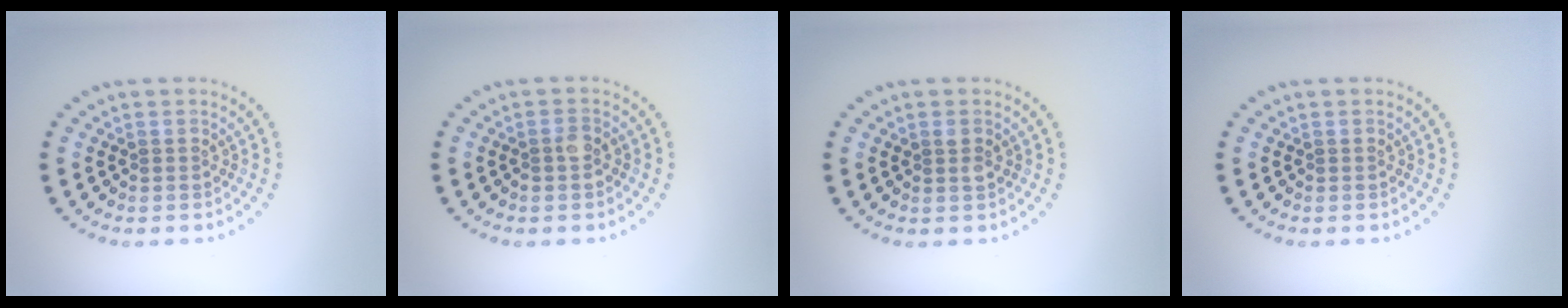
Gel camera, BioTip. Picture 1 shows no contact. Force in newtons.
{"total": 1.4, "press": 1.3, "slide": 0.5}
{"total": 1.0, "press": 0.9, "slide": 0.3}
{"total": 0.0}